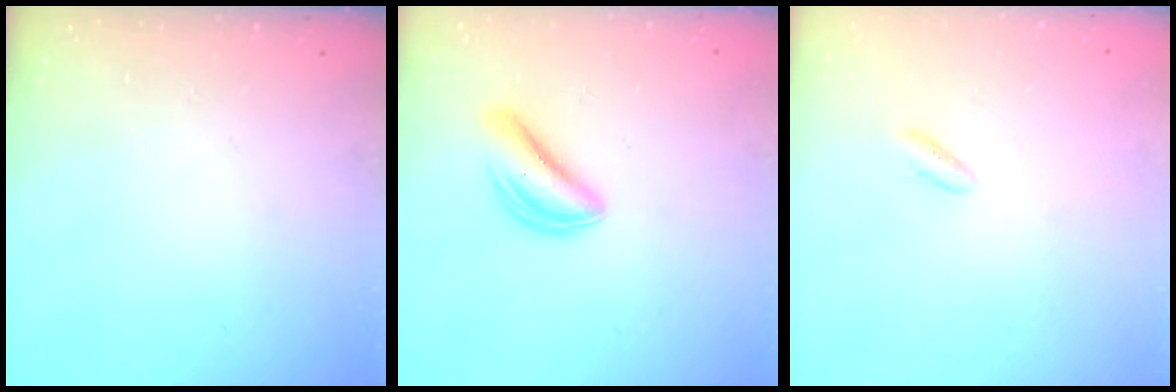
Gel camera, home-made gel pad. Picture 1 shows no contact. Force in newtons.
{"total": 6.0, "press": 6.0, "slide": 0.3}
{"total": 1.8, "press": 1.6, "slide": 0.8}